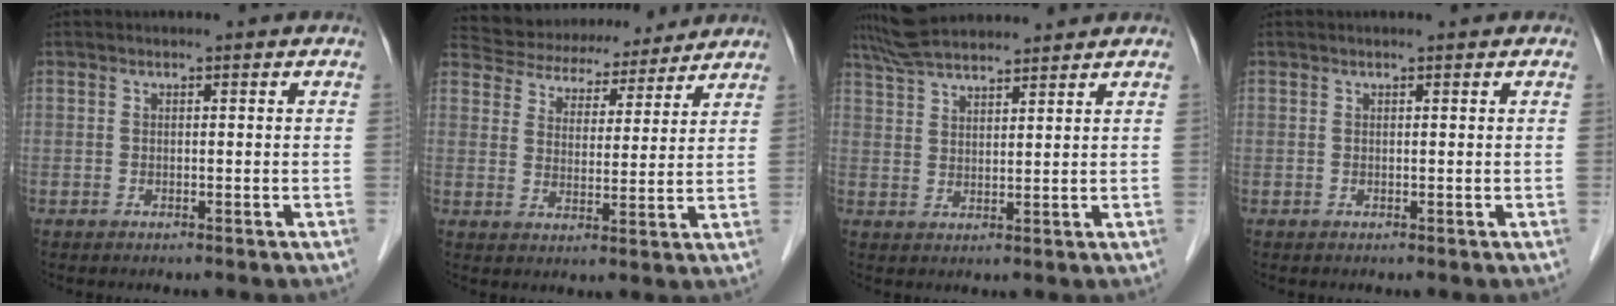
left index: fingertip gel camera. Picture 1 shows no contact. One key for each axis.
{"total": 13.5, "fx": 12.6, "fy": 4.4, "fz": 2.3, "tx": -0.033, "ty": 0.024, "tz": 0.181}
{"total": 9.8, "fx": 9.0, "fy": 1.7, "fz": 3.6, "tx": -0.073, "ty": 0.037, "tz": 0.162}
{"total": 0.7, "fx": 0.6, "fy": 0.1, "fz": 0.4, "tx": -0.005, "ty": 0.004, "tz": 0.008}